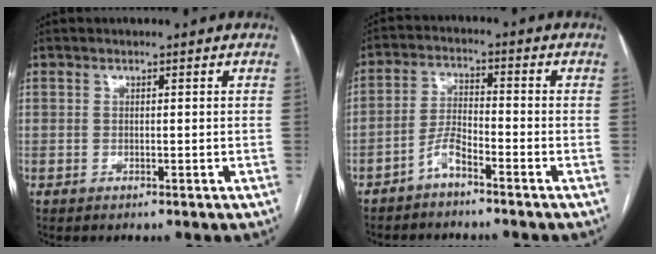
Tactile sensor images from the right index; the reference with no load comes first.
{"total": 4.2, "force": [-3.2, 0.7, 2.6], "torque": [-0.056, 0.006, -0.065]}